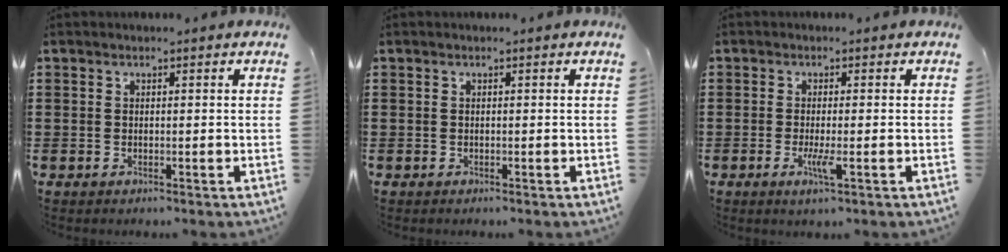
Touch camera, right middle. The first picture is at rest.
{"total": 0.0}
{"total": 2.9, "force": [-1.0, 0.2, 2.8], "torque": [-0.061, -0.011, -0.022]}